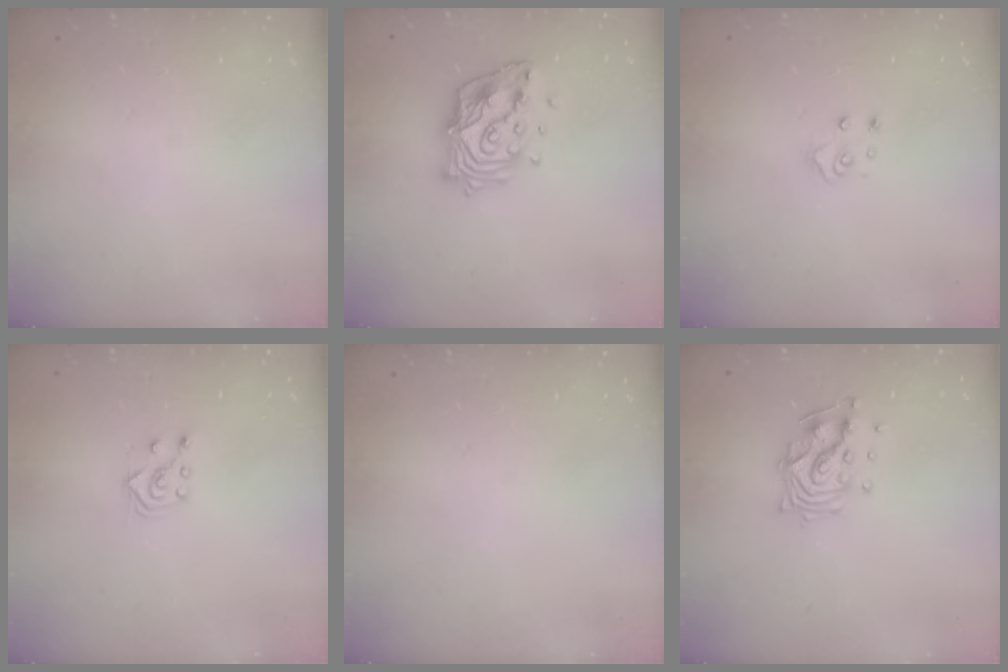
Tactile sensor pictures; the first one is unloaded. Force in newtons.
{"total": 15.5, "press": 15.5, "slide": 1.2}
{"total": 5.1, "press": 5.1, "slide": 0.5}
{"total": 5.7, "press": 5.7, "slide": 0.8}
{"total": 0.0}
{"total": 11.5, "press": 11.5, "slide": 0.8}